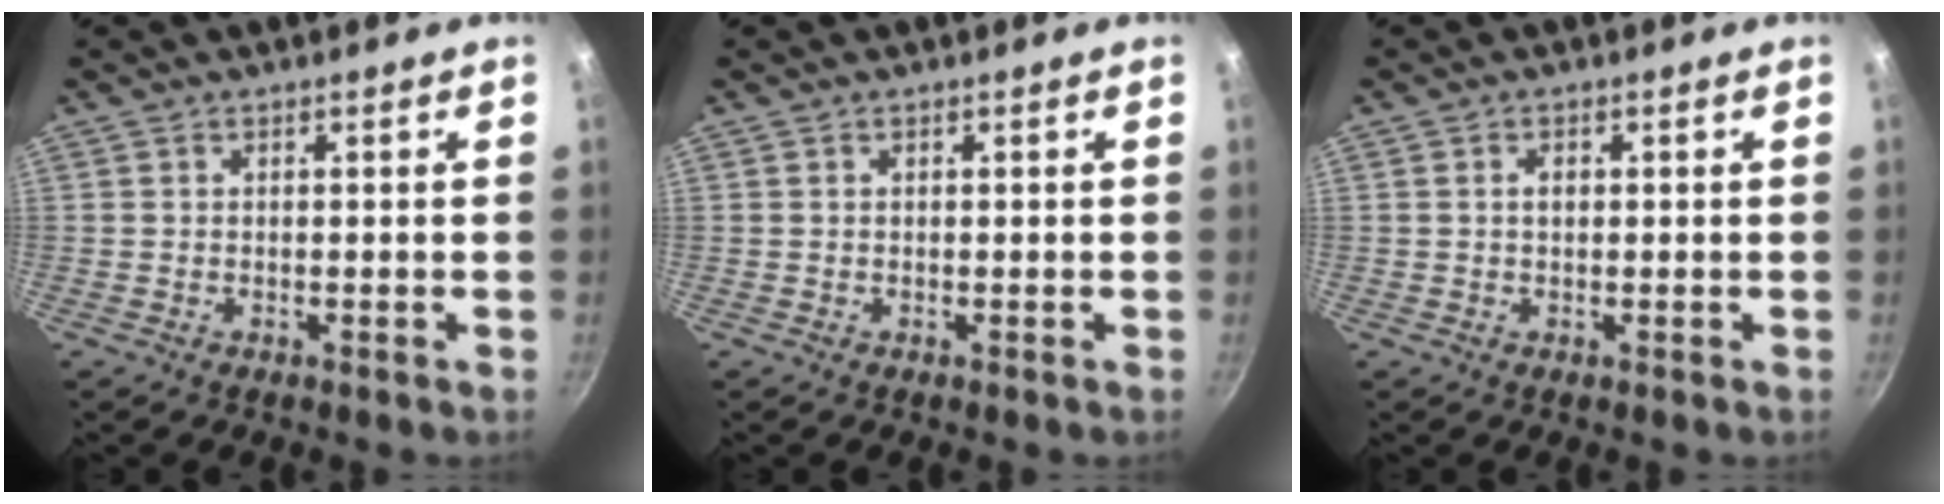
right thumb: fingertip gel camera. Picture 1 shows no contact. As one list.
[{"total": 0.0}, {"total": 1.1, "force": [0.1, 0.8, 0.8], "torque": [-0.011, 0.004, 0.002]}]